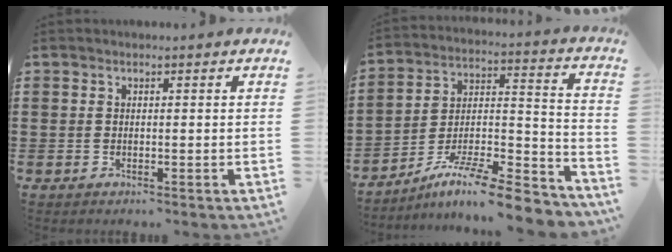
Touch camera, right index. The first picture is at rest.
{"total": 10.3, "force": [-8.5, 1.2, 5.6], "torque": [-0.088, 0.014, -0.166]}